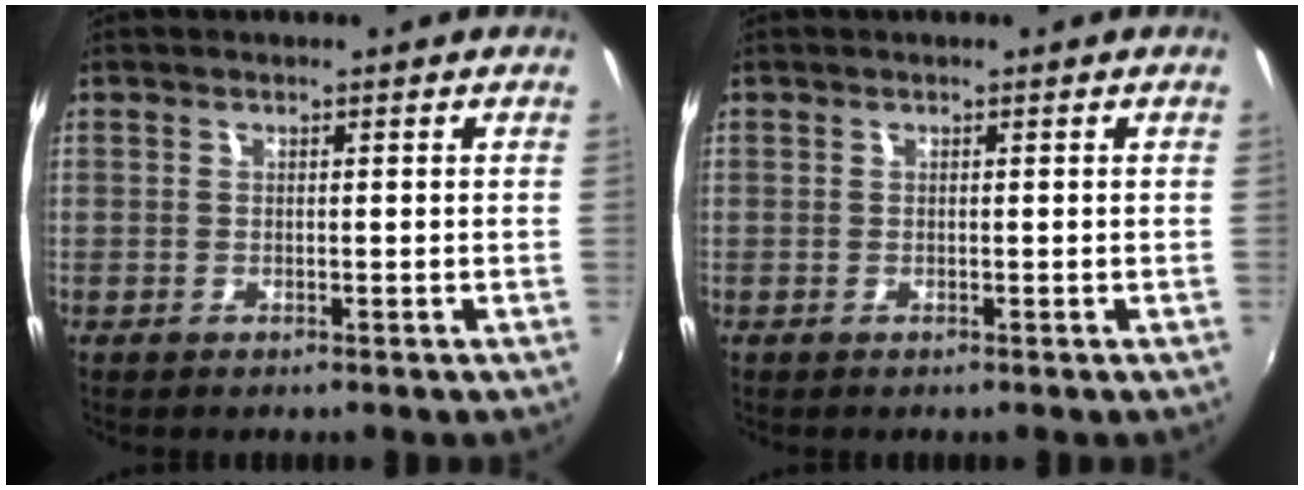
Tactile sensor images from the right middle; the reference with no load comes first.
{"total": 0.0}